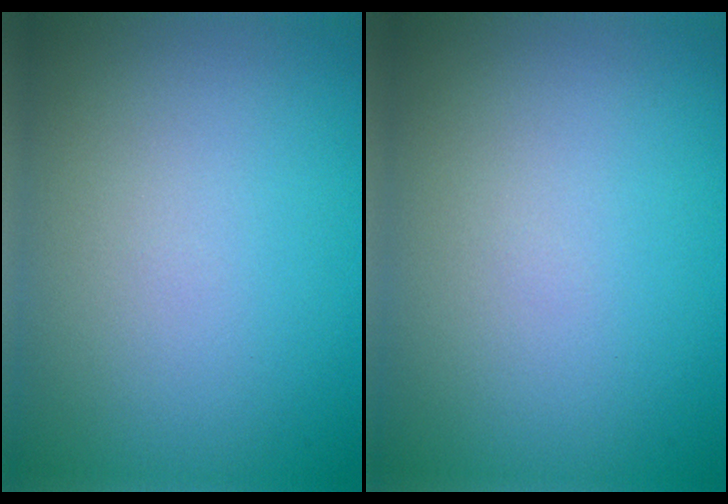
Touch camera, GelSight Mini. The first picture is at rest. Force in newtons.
{"total": 0.0}